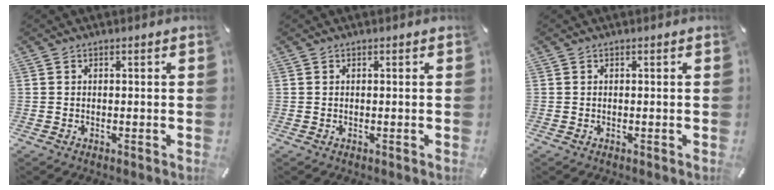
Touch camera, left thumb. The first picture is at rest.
{"total": 0.0}
{"total": 0.0}